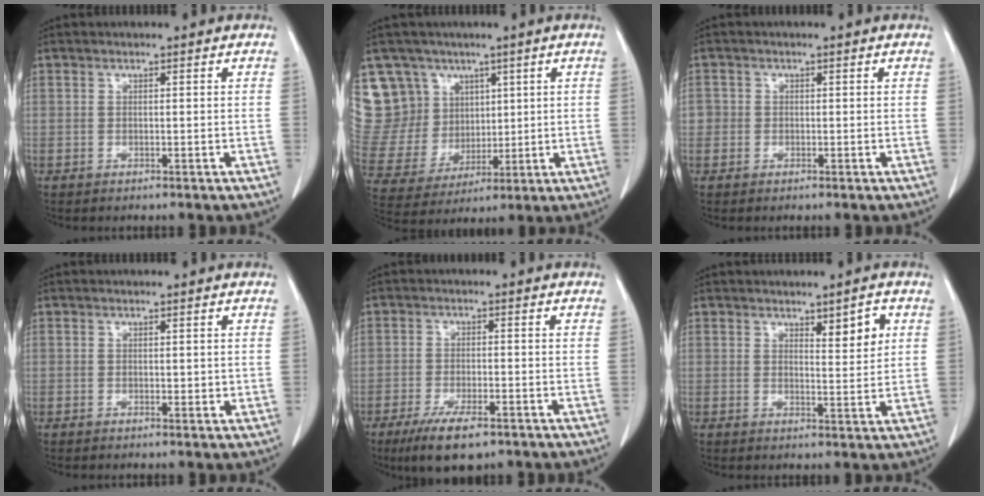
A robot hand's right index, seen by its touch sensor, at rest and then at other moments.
{"total": 15.3, "force": [8.3, 12.6, 2.7], "torque": [-0.093, 0.064, 0.191]}
{"total": 1.9, "force": [-0.1, 1.9, 0.2], "torque": [0.010, 0.006, -0.004]}
{"total": 1.1, "force": [0.1, 0.7, 0.8], "torque": [-0.008, -0.001, 0.004]}
{"total": 7.6, "force": [-4.9, 2.2, 5.4], "torque": [-0.096, -0.012, -0.080]}
{"total": 3.9, "force": [1.9, 1.0, 3.3], "torque": [-0.049, -0.006, 0.030]}